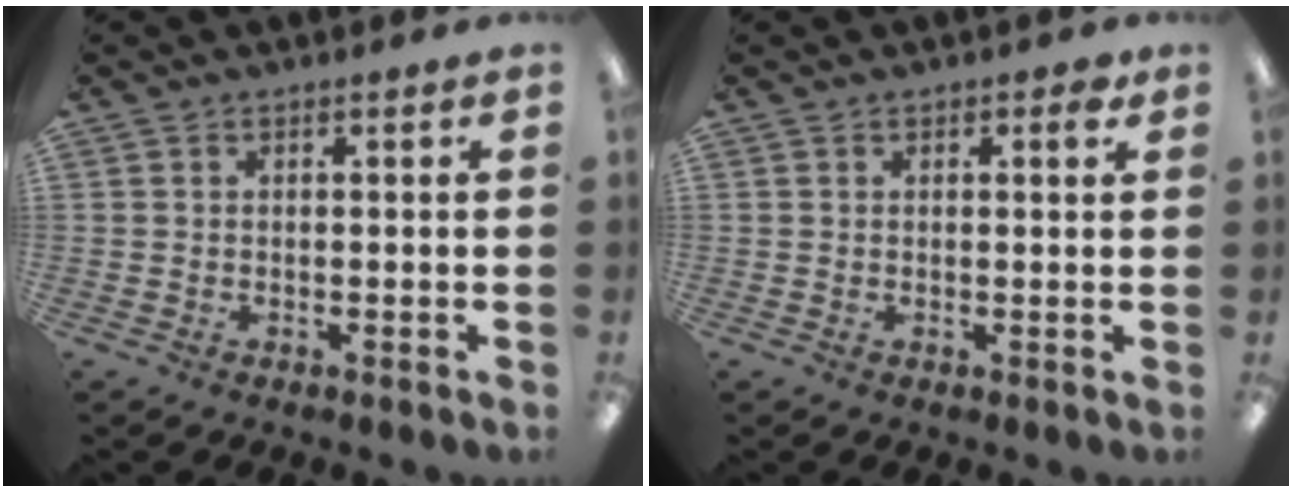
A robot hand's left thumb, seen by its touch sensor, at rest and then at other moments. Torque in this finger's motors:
{"motor_torque": [-0.13, 0.01, -0.08, -0.09, -0.01]}